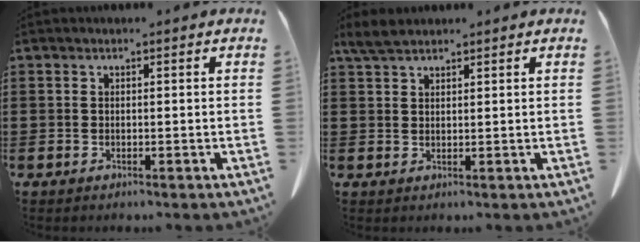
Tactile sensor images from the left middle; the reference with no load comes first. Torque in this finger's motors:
{"motor_torque": [0.08, -0.01, 0.02, 0.01]}